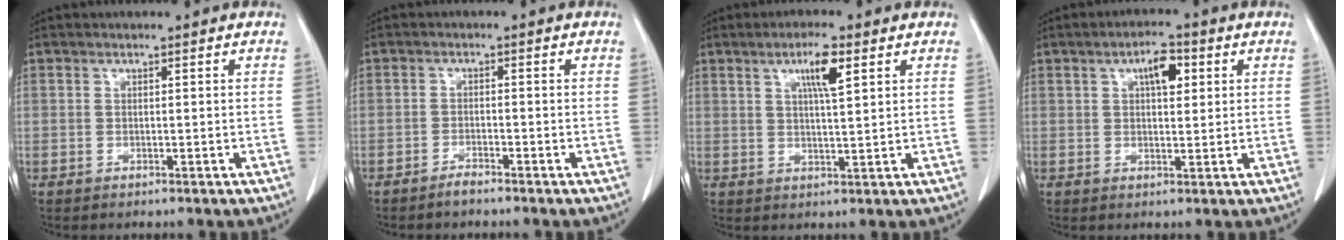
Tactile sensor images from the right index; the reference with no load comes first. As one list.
[{"total": 1.7, "force": [-1.6, 0.1, 0.6], "torque": [-0.009, 0.000, -0.028]}, {"total": 5.3, "force": [2.4, 0.4, 4.6], "torque": [-0.081, 0.000, 0.040]}, {"total": 4.7, "force": [1.8, 1.8, 4.0], "torque": [-0.066, 0.008, 0.027]}]